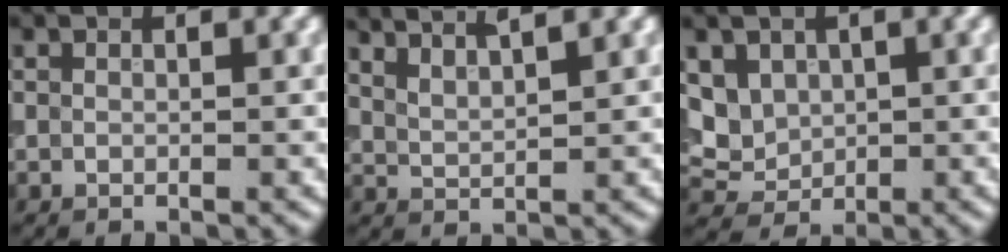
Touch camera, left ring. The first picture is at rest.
{"total": 4.1, "force": [3.5, 1.0, 1.9], "torque": [-0.014, 0.017, 0.040]}
{"total": 3.2, "force": [1.1, 2.7, 1.4], "torque": [-0.034, -0.006, 0.028]}